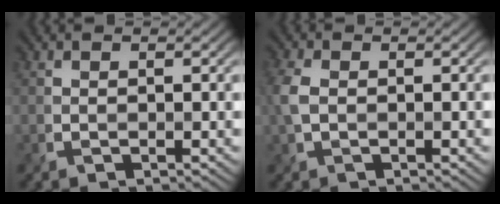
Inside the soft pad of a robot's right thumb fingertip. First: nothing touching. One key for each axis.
{"total": 2.7, "fx": -0.2, "fy": 1.7, "fz": 2.1, "tx": -0.054, "ty": 0.003, "tz": -0.008}